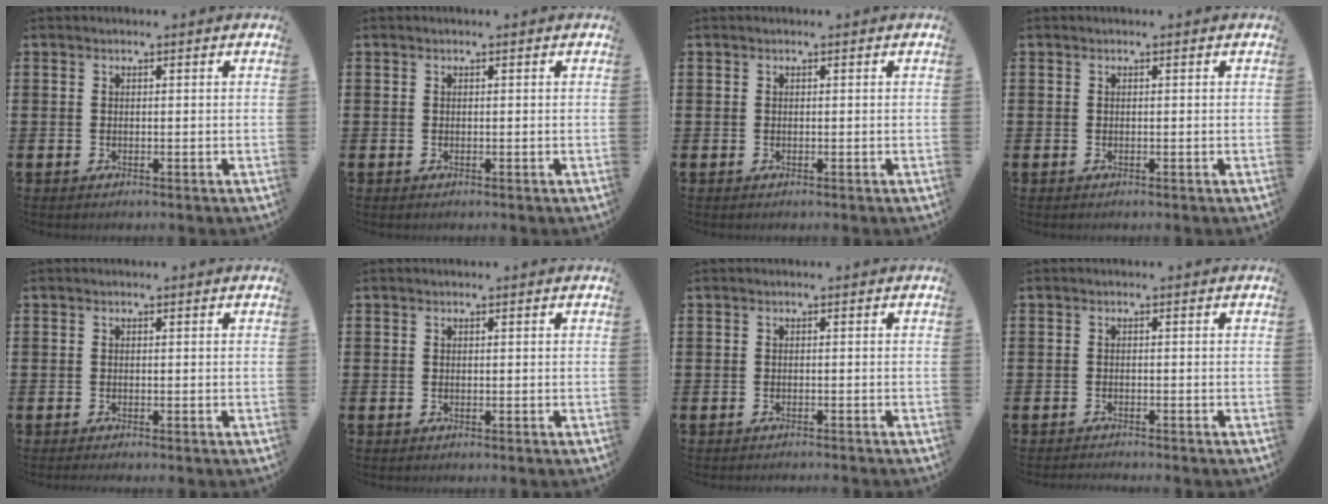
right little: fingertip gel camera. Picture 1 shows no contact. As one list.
[{"total": 0.0}, {"total": 0.0}, {"total": 0.0}, {"total": 0.0}, {"total": 0.0}, {"total": 0.5, "force": [-0.5, -0.2, 0.0], "torque": [0.001, 0.000, -0.011]}, {"total": 0.7, "force": [-0.7, -0.1, 0.0], "torque": [-0.001, -0.001, -0.015]}]